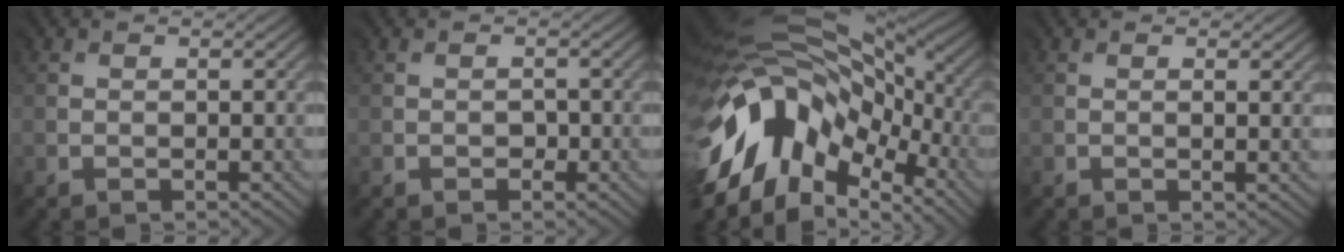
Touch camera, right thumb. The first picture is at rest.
{"total": 0.9, "force": [-0.5, 0.8, 0.0], "torque": [0.008, -0.003, -0.006]}
{"total": 15.6, "force": [-3.5, 10.3, 11.2], "torque": [-0.238, 0.005, -0.067]}
{"total": 1.1, "force": [0.3, 0.0, 1.0], "torque": [-0.021, 0.002, 0.003]}